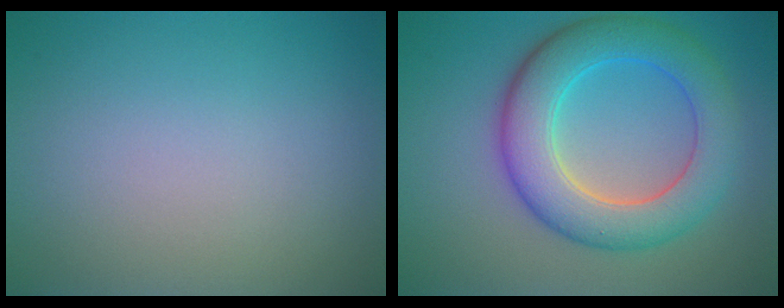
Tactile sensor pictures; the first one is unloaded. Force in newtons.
{"total": 7.6, "press": 7.6, "slide": 0.2}